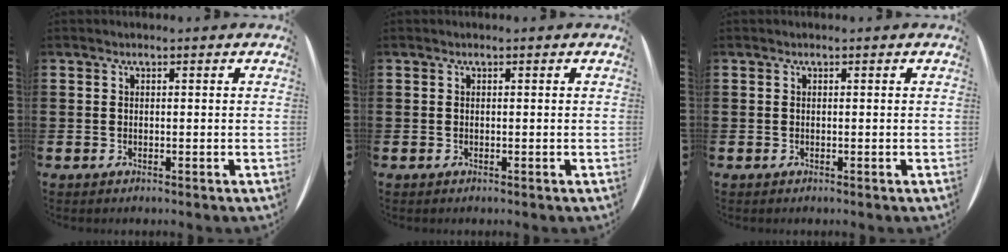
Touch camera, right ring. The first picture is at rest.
{"total": 0.0}
{"total": 0.0}